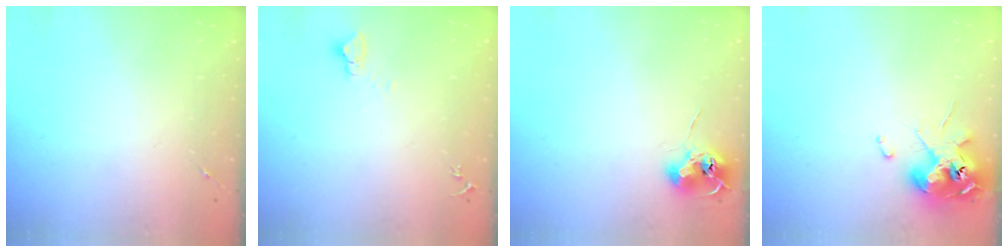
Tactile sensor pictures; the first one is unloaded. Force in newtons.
{"total": 2.7, "press": 2.7, "slide": 0.2}
{"total": 7.8, "press": 7.8, "slide": 0.8}
{"total": 11.6, "press": 11.4, "slide": 2.1}